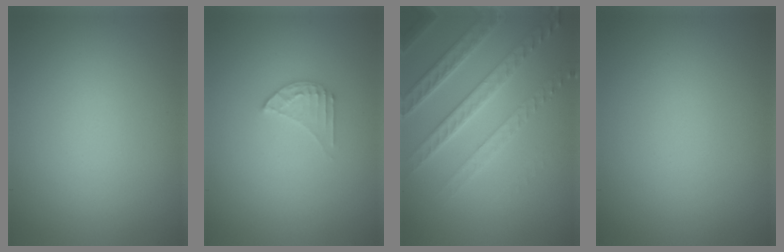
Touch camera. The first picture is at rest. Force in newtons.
{"total": 1.7, "press": 1.7, "slide": 0.1}
{"total": 4.5, "press": 4.4, "slide": 1.1}
{"total": 0.0}